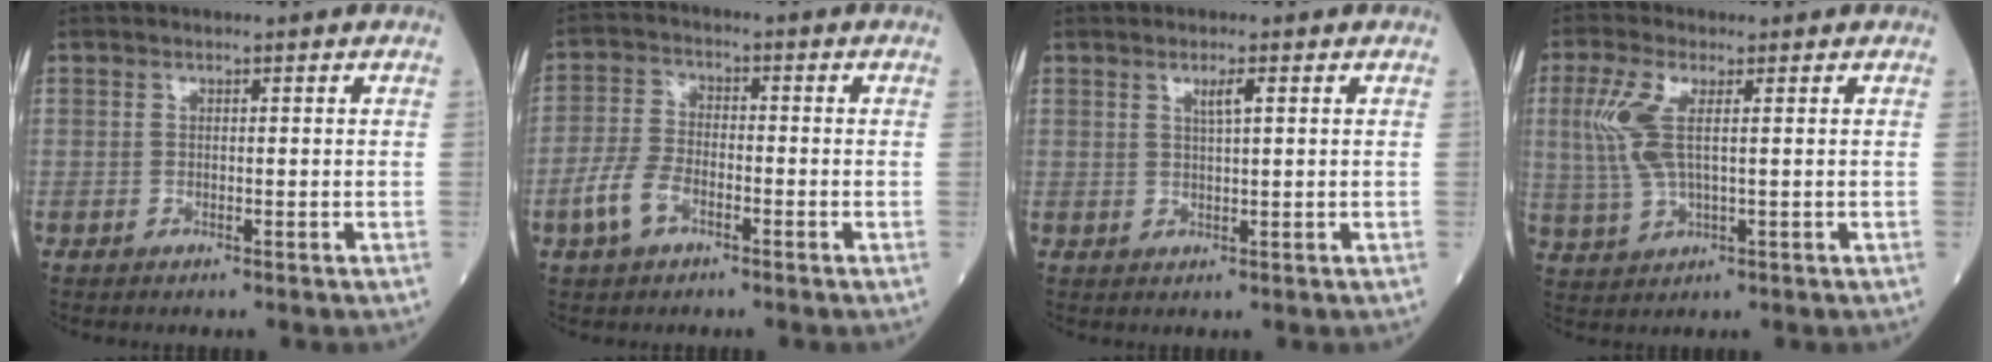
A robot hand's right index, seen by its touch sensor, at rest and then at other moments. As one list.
[{"total": 5.9, "force": [-2.9, 3.1, 4.1], "torque": [-0.097, 0.006, -0.060]}, {"total": 2.0, "force": [0.9, 0.0, 1.8], "torque": [-0.035, 0.000, 0.016]}, {"total": 6.9, "force": [1.4, 2.2, 6.4], "torque": [-0.168, 0.003, 0.030]}]